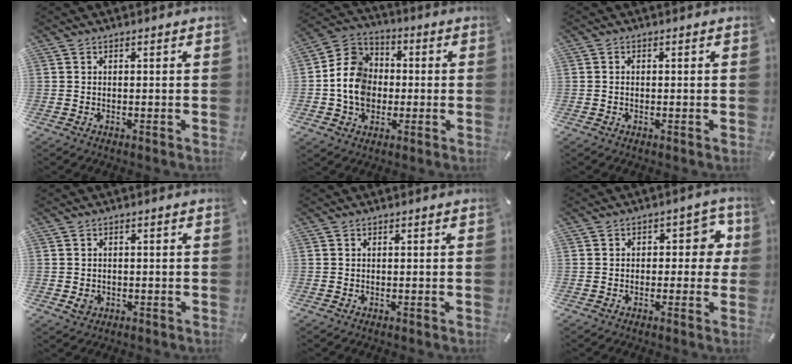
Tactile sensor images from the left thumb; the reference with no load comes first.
{"total": 11.3, "force": [-1.5, 10.0, 4.9], "torque": [-0.120, 0.026, -0.025]}
{"total": 0.6, "force": [-0.2, 0.4, 0.4], "torque": [-0.009, 0.001, -0.004]}
{"total": 2.3, "force": [-0.5, 2.0, 1.0], "torque": [-0.010, -0.001, -0.010]}
{"total": 0.0}
{"total": 6.4, "force": [0.7, 4.2, 4.7], "torque": [-0.052, 0.004, 0.004]}